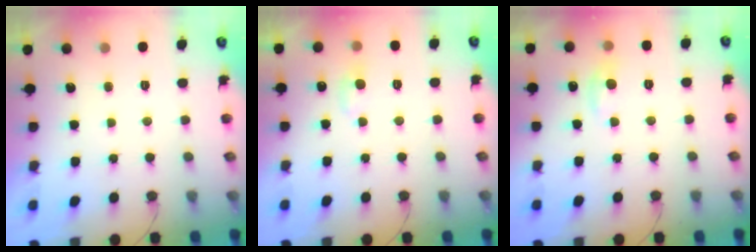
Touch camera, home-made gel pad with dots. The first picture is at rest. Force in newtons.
{"total": 4.2, "press": 4.1, "slide": 0.5}
{"total": 6.6, "press": 6.6, "slide": 0.9}